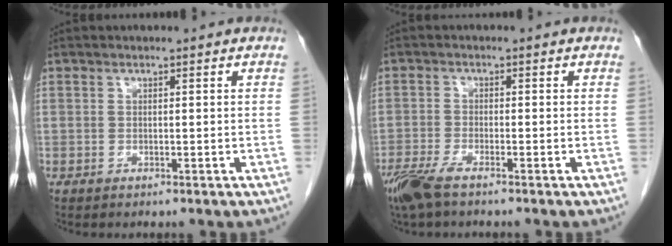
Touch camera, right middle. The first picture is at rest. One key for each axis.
{"total": 5.0, "fx": -3.6, "fy": 0.9, "fz": 3.4, "tx": -0.073, "ty": -0.013, "tz": -0.071}